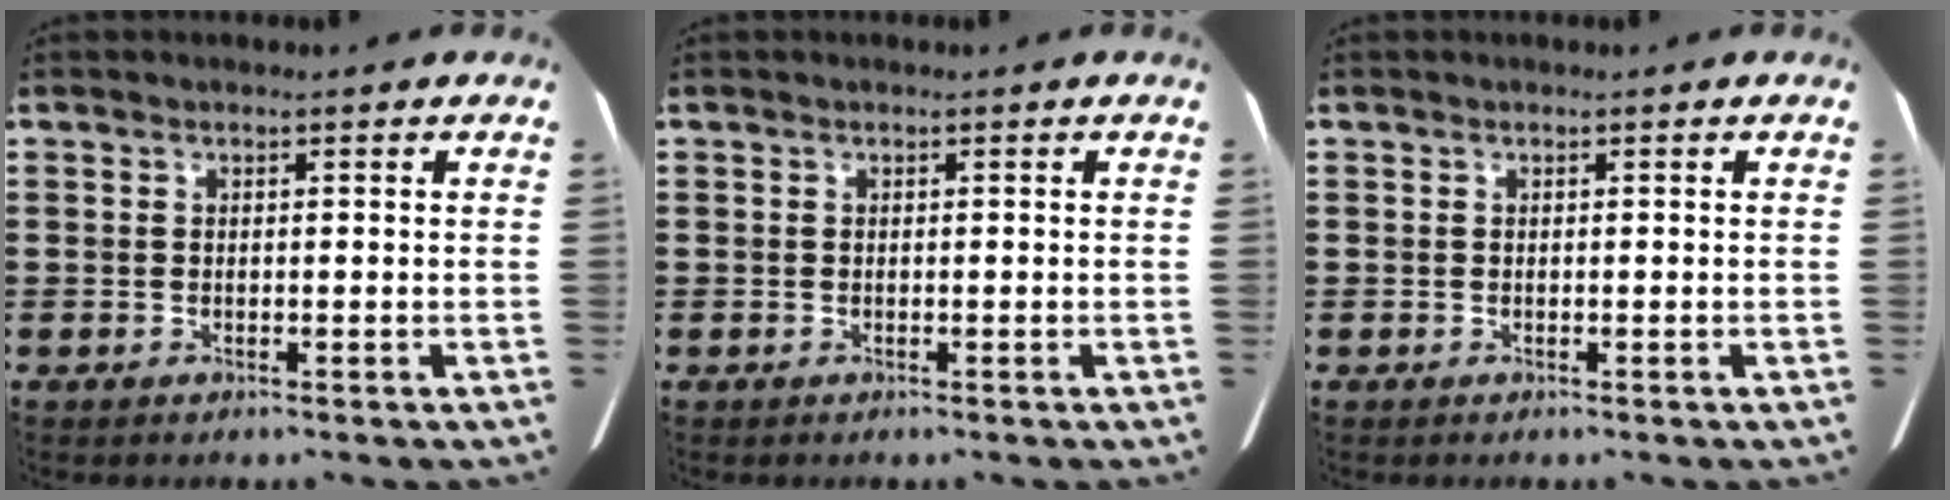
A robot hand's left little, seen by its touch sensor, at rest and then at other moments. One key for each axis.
{"total": 0.0}
{"total": 0.0}